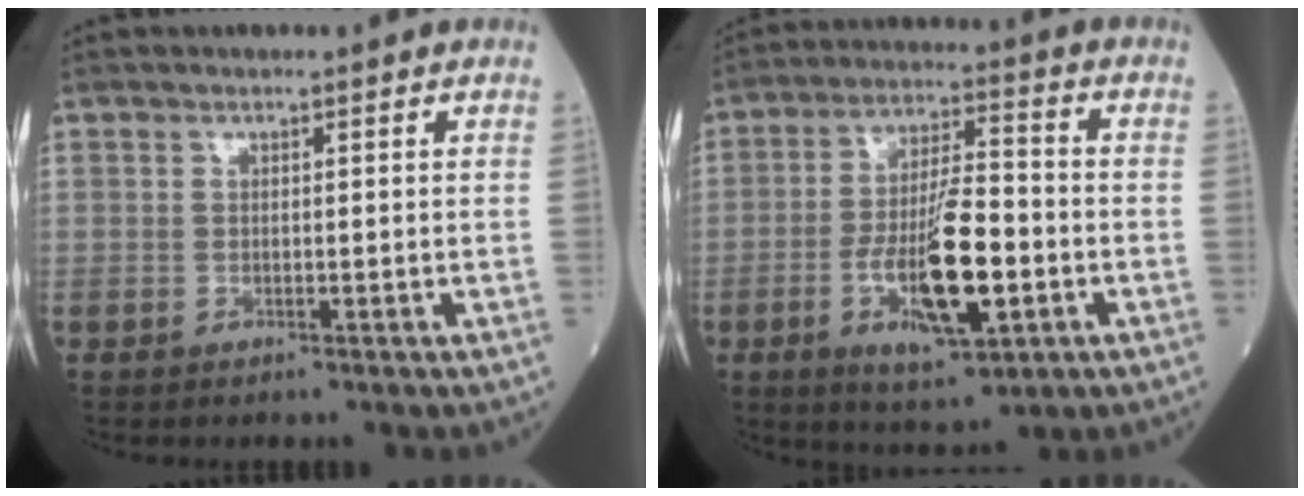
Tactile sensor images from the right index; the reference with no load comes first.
{"total": 13.2, "force": [-3.7, 3.1, 12.3], "torque": [-0.228, -0.006, -0.058]}